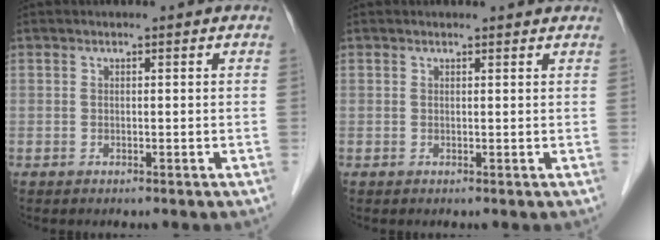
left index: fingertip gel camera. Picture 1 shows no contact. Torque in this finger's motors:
{"motor_torque": [0.31, -0.26, 0.09, 0.02]}